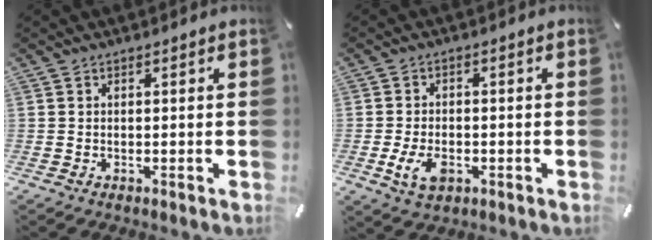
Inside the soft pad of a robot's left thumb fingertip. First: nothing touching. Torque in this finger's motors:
{"motor_torque": [0.60, 1.87, 0.11, 0.05, 0.05]}